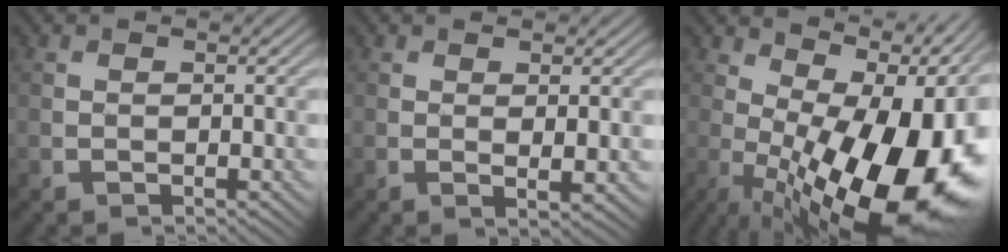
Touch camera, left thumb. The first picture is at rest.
{"total": 2.0, "force": [0.5, 0.2, 1.9], "torque": [-0.034, -0.001, 0.011]}
{"total": 19.5, "force": [-1.3, 9.0, 17.2], "torque": [-0.225, -0.008, -0.008]}